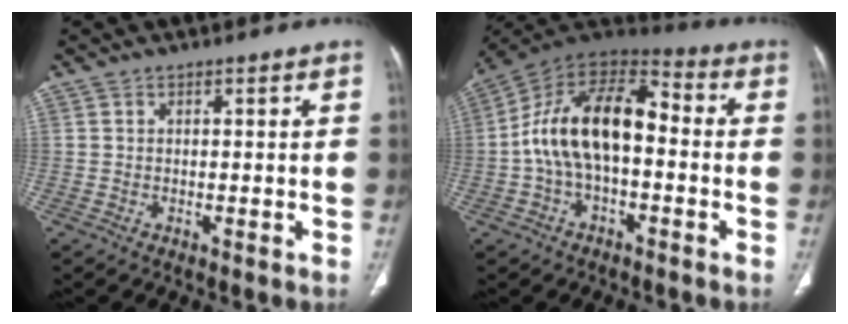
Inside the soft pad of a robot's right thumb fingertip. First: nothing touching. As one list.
[{"total": 17.1, "force": [-1.1, 9.4, 14.2], "torque": [-0.241, 0.049, -0.031]}]